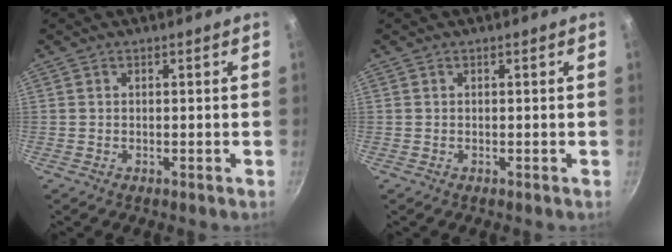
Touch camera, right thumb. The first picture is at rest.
{"total": 0.0}